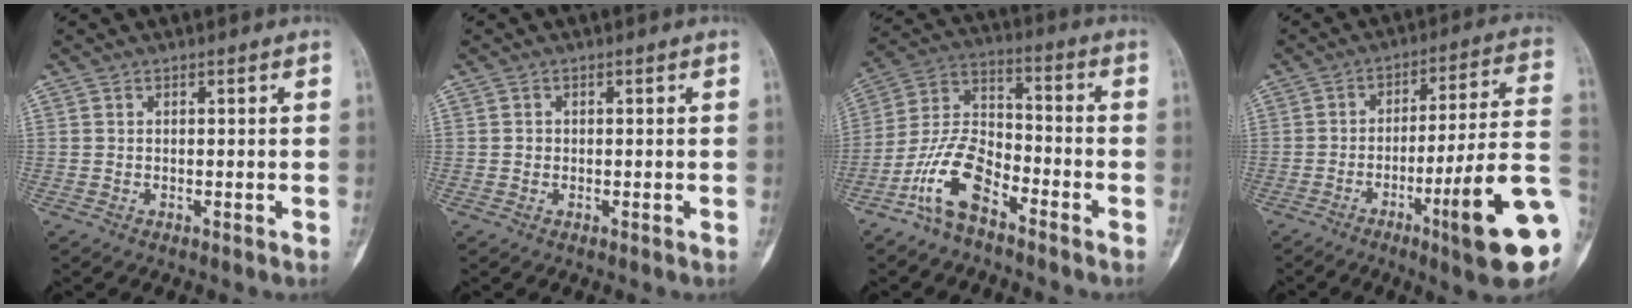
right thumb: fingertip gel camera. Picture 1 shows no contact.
{"total": 0.8, "force": [-0.1, 0.7, 0.2], "torque": [0.001, 0.003, -0.002]}
{"total": 11.7, "force": [-7.1, 5.4, 7.5], "torque": [-0.151, 0.057, -0.146]}
{"total": 19.7, "force": [-6.9, 2.0, 18.4], "torque": [-0.221, 0.020, -0.100]}